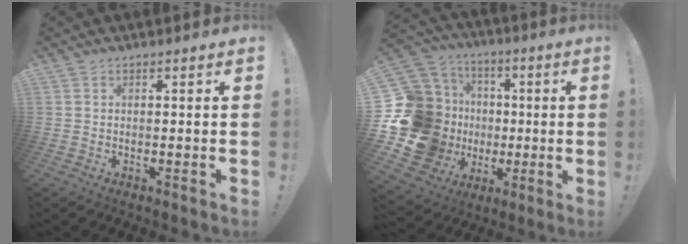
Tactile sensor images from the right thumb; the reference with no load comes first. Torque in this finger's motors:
{"motor_torque": [0.41, 0.15, 0.25, -0.16, 0.06]}